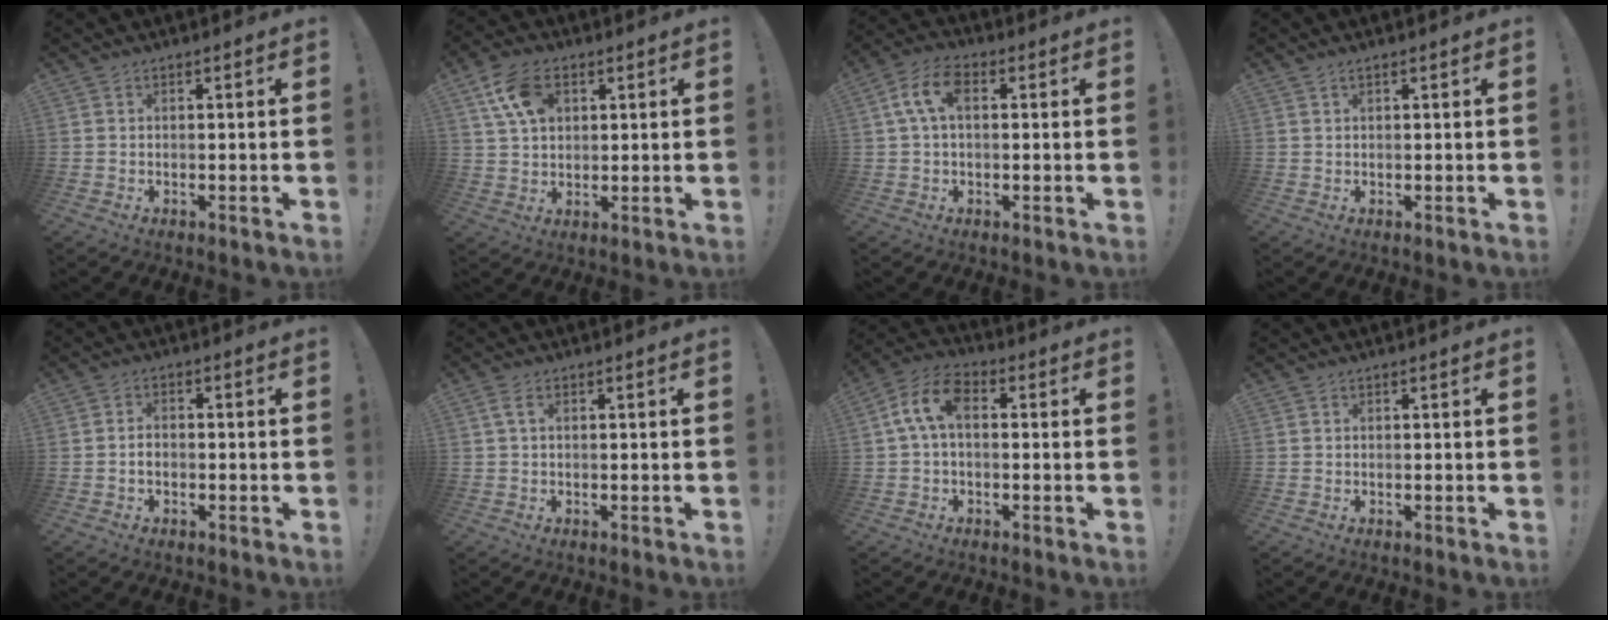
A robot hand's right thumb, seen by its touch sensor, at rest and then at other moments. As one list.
[{"total": 10.9, "force": [4.4, 7.1, 7.0], "torque": [-0.112, -0.002, 0.086]}, {"total": 8.7, "force": [1.9, 5.1, 6.8], "torque": [-0.139, 0.012, 0.038]}, {"total": 1.0, "force": [0.6, 0.2, 0.7], "torque": [-0.020, 0.001, 0.013]}, {"total": 2.2, "force": [-0.9, 1.4, 1.5], "torque": [-0.027, 0.007, -0.016]}, {"total": 2.4, "force": [0.7, 1.4, 1.9], "torque": [-0.031, 0.003, 0.011]}, {"total": 9.4, "force": [1.5, 5.3, 7.6], "torque": [-0.162, 0.010, 0.033]}, {"total": 0.0}]